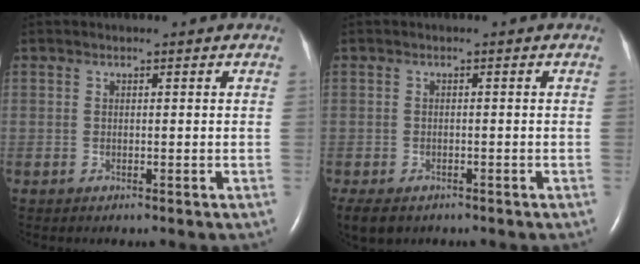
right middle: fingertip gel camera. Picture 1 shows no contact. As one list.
[{"total": 7.8, "force": [-5.0, 4.8, 3.5], "torque": [-0.085, -0.014, -0.070]}]